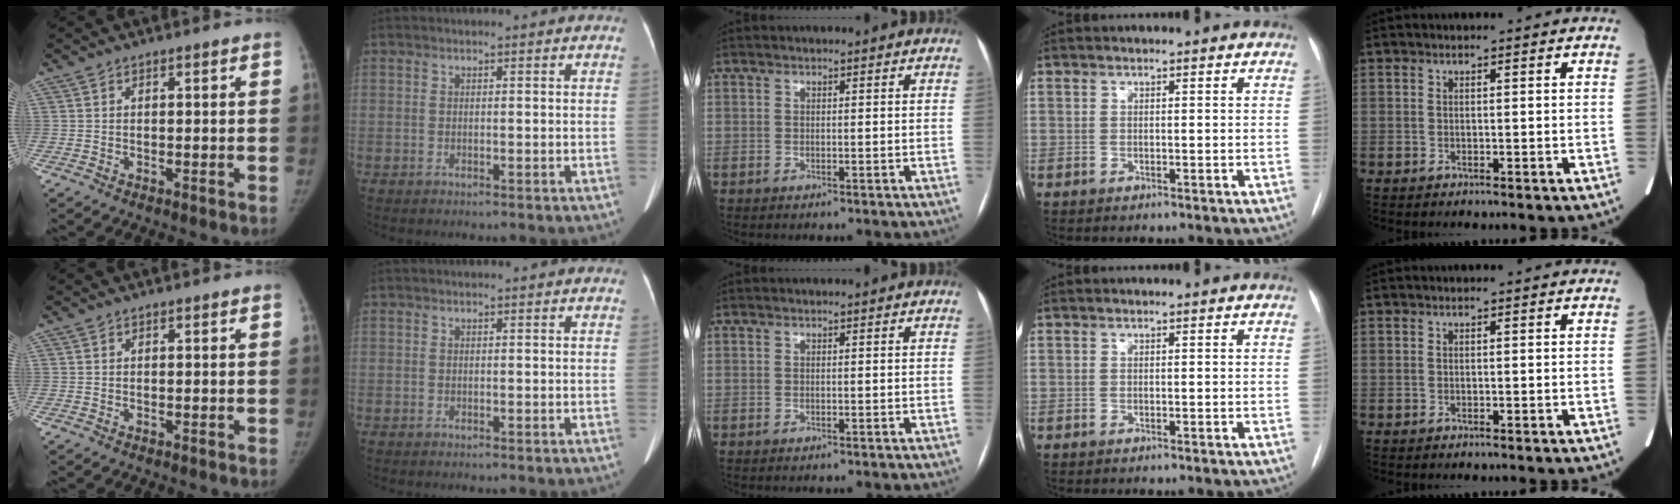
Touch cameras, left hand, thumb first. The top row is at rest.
{}